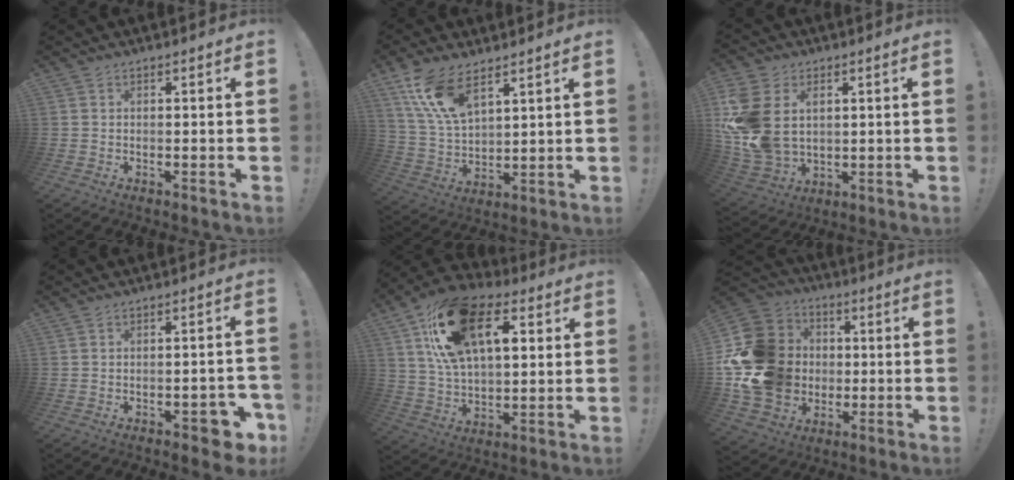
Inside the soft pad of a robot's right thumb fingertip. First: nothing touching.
{"total": 13.5, "force": [8.7, 5.9, 8.4], "torque": [-0.173, -0.039, 0.165]}
{"total": 15.6, "force": [3.5, 11.7, 9.8], "torque": [-0.205, -0.017, 0.068]}
{"total": 6.0, "force": [-3.5, 2.5, 4.2], "torque": [-0.048, 0.019, -0.054]}
{"total": 22.8, "force": [8.9, 13.4, 16.1], "torque": [-0.260, -0.021, 0.161]}
{"total": 21.7, "force": [-0.5, 18.8, 10.9], "torque": [-0.209, 0.013, 0.025]}